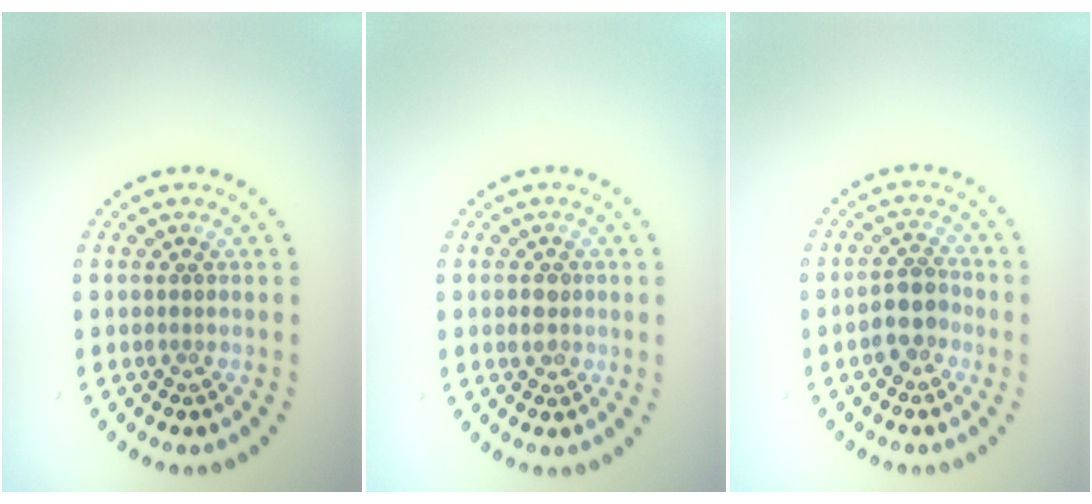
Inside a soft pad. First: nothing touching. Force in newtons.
{"total": 1.6, "press": 1.4, "slide": 0.7}
{"total": 2.7, "press": 2.5, "slide": 1.1}